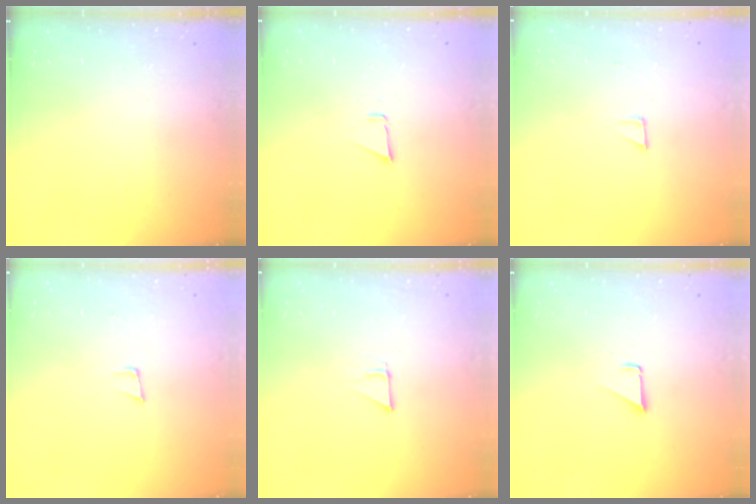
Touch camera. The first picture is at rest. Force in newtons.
{"total": 2.6, "press": 2.5, "slide": 0.8}
{"total": 2.6, "press": 2.6, "slide": 0.1}
{"total": 6.7, "press": 5.8, "slide": 3.2}
{"total": 4.9, "press": 4.9, "slide": 0.3}
{"total": 1.1, "press": 1.1, "slide": 0.1}